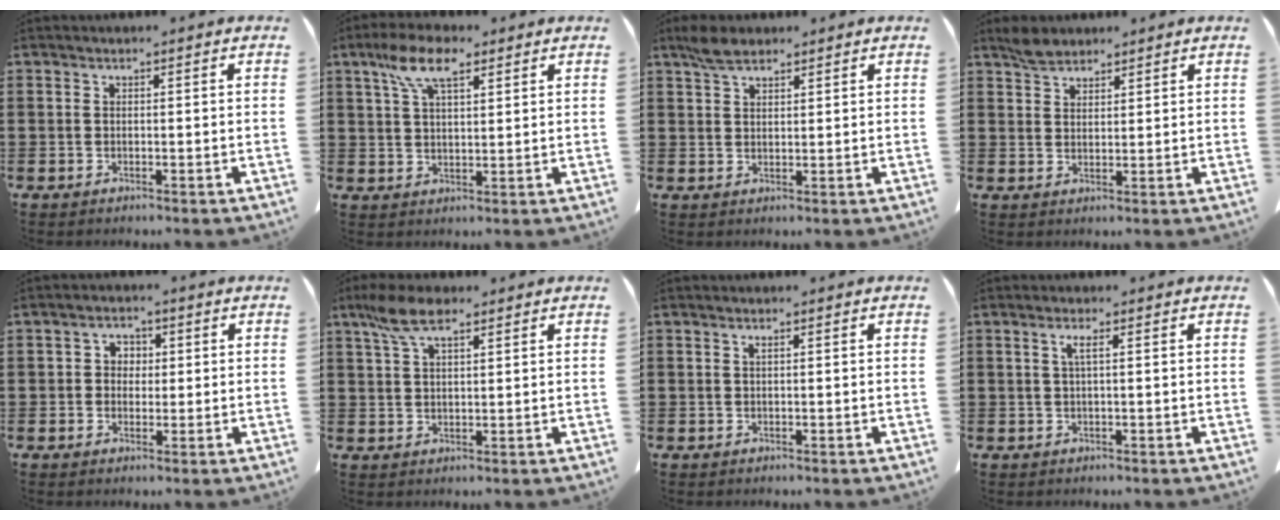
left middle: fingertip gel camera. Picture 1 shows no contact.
{"total": 7.8, "force": [4.8, 2.8, 5.5], "torque": [-0.120, 0.007, 0.085]}
{"total": 3.9, "force": [2.9, 1.6, 2.1], "torque": [-0.047, 0.006, 0.054]}
{"total": 3.2, "force": [2.7, 1.3, 1.1], "torque": [-0.028, 0.007, 0.051]}
{"total": 2.3, "force": [0.2, 2.1, 0.8], "torque": [-0.025, 0.011, 0.000]}
{"total": 6.4, "force": [3.7, 2.1, 4.7], "torque": [-0.108, 0.004, 0.065]}
{"total": 0.5, "force": [0.2, 0.2, 0.4], "torque": [-0.010, 0.000, 0.005]}
{"total": 1.7, "force": [0.4, 0.1, 1.7], "torque": [-0.034, 0.001, 0.007]}